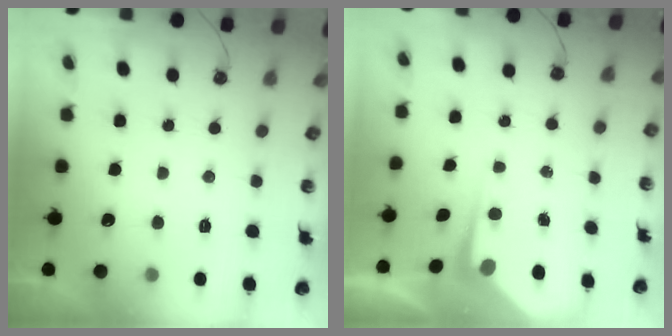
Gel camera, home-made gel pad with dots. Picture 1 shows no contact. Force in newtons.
{"total": 4.2, "press": 4.2, "slide": 0.6}